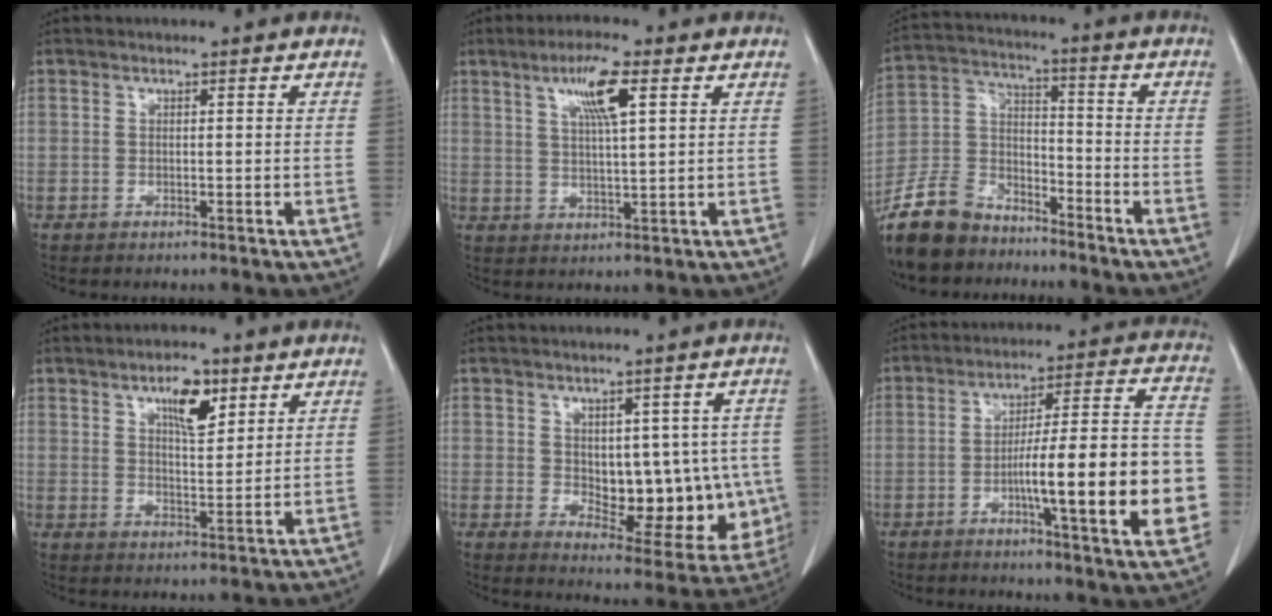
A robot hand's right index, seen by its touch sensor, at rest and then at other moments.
{"total": 7.0, "force": [3.2, 0.5, 6.2], "torque": [-0.114, 0.003, 0.057]}
{"total": 11.6, "force": [-9.8, 5.3, 3.1], "torque": [-0.081, 0.012, -0.186]}
{"total": 6.3, "force": [3.5, 2.1, 4.8], "torque": [-0.083, 0.002, 0.058]}
{"total": 14.2, "force": [-0.4, 7.4, 12.1], "torque": [-0.149, 0.001, 0.018]}
{"total": 19.2, "force": [-4.4, 2.1, 18.6], "torque": [-0.224, 0.021, -0.058]}